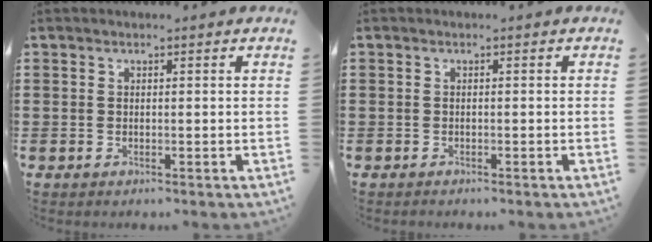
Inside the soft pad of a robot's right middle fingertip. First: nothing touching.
{"total": 0.5, "force": [-0.5, 0.1, 0.0], "torque": [0.000, 0.000, -0.011]}